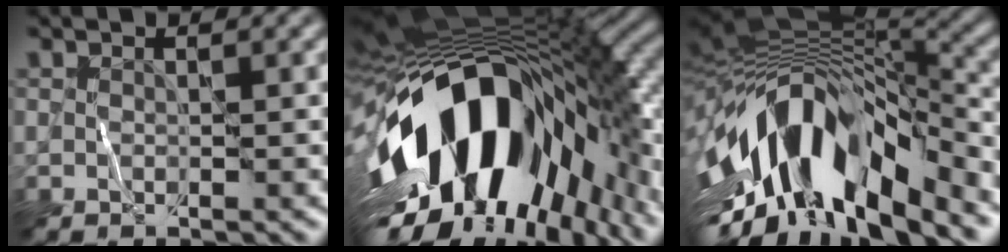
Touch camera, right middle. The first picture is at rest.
{"total": 18.6, "force": [-4.9, 9.8, 15.1], "torque": [-0.258, -0.027, -0.076]}
{"total": 13.8, "force": [-6.3, 5.9, 10.7], "torque": [-0.196, 0.014, -0.102]}